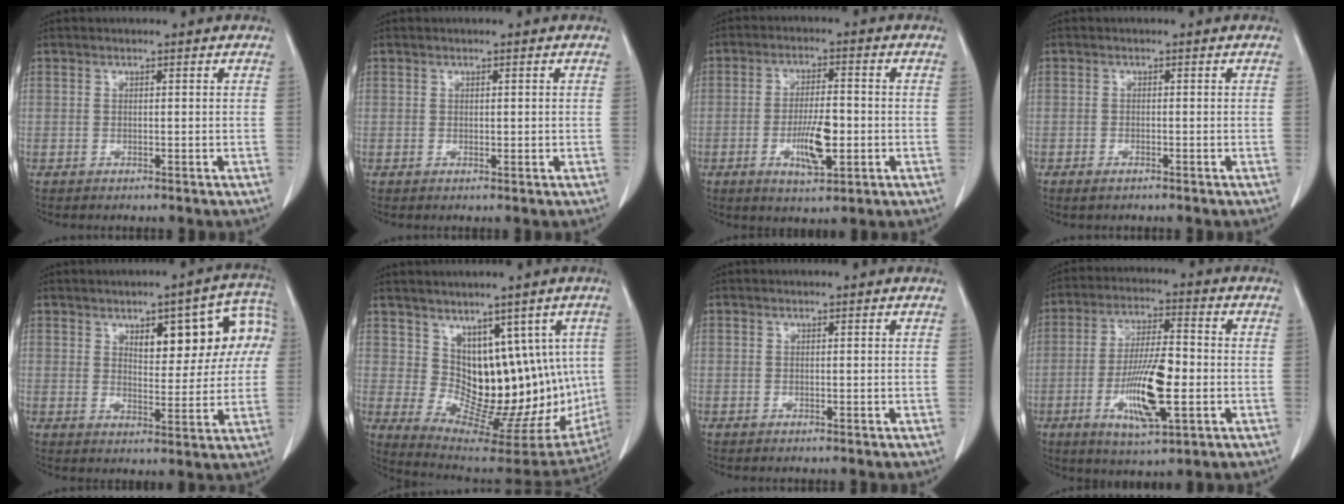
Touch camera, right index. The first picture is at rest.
{"total": 0.6, "force": [0.2, 0.4, 0.4], "torque": [-0.004, -0.002, 0.002]}
{"total": 7.6, "force": [-1.9, 2.1, 7.0], "torque": [-0.129, -0.004, -0.030]}
{"total": 1.1, "force": [-0.8, 0.4, 0.7], "torque": [-0.015, -0.001, -0.011]}
{"total": 12.0, "force": [3.9, 4.6, 10.4], "torque": [-0.123, 0.032, 0.054]}
{"total": 15.3, "force": [3.1, 9.4, 11.7], "torque": [-0.138, 0.004, 0.077]}
{"total": 0.0}
{"total": 12.3, "force": [-2.9, 2.7, 11.7], "torque": [-0.222, -0.007, -0.048]}